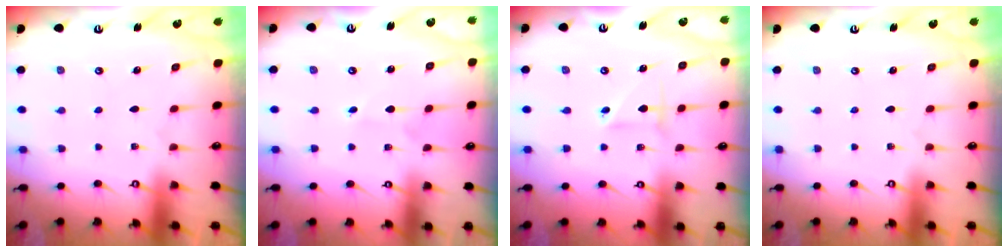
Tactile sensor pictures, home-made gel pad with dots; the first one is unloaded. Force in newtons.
{"total": 2.7, "press": 2.7, "slide": 0.3}
{"total": 3.2, "press": 3.1, "slide": 0.7}
{"total": 0.0}